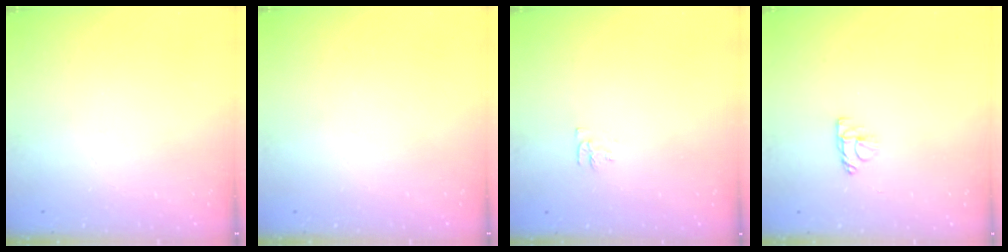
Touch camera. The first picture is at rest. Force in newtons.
{"total": 0.0}
{"total": 3.7, "press": 3.6, "slide": 0.6}
{"total": 4.9, "press": 4.9, "slide": 0.3}